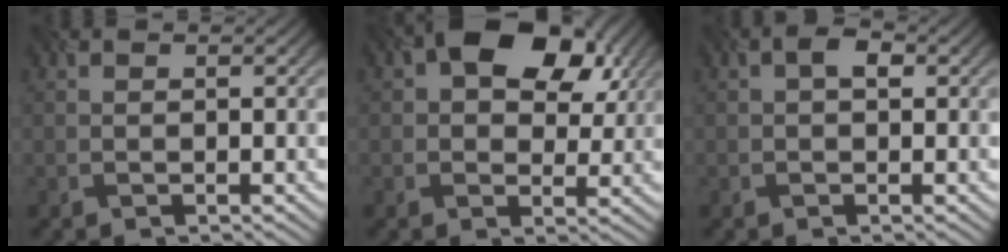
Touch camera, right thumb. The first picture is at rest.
{"total": 10.8, "force": [4.2, 6.7, 7.4], "torque": [-0.115, 0.014, 0.065]}
{"total": 1.0, "force": [0.1, 0.5, 0.8], "torque": [-0.019, 0.007, 0.003]}